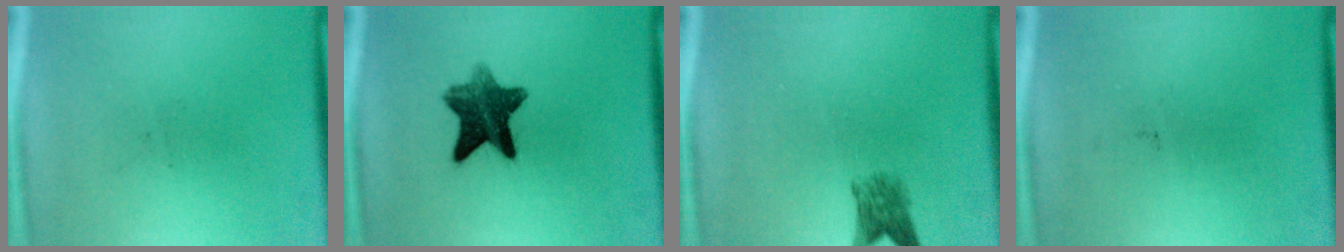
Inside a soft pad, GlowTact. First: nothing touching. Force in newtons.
{"total": 8.9}
{"total": 3.3}
{"total": 0.0}